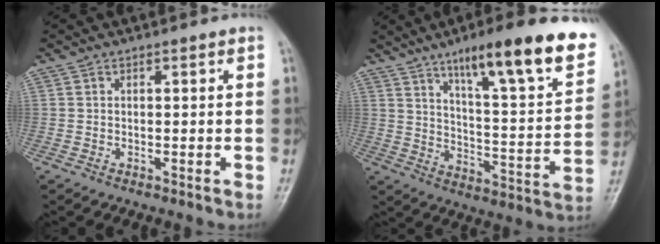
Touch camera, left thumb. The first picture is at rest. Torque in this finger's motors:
{"motor_torque": [1.04, 0.90, 1.48, -1.29, 0.14]}